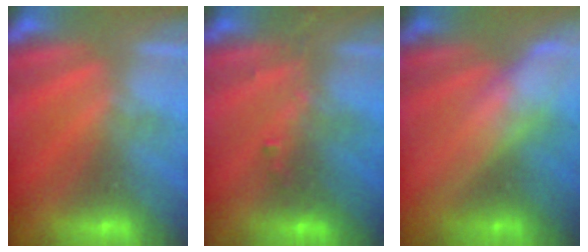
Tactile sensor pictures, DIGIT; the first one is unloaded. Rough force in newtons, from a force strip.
{"total": 2.9}
{"total": 2.8}